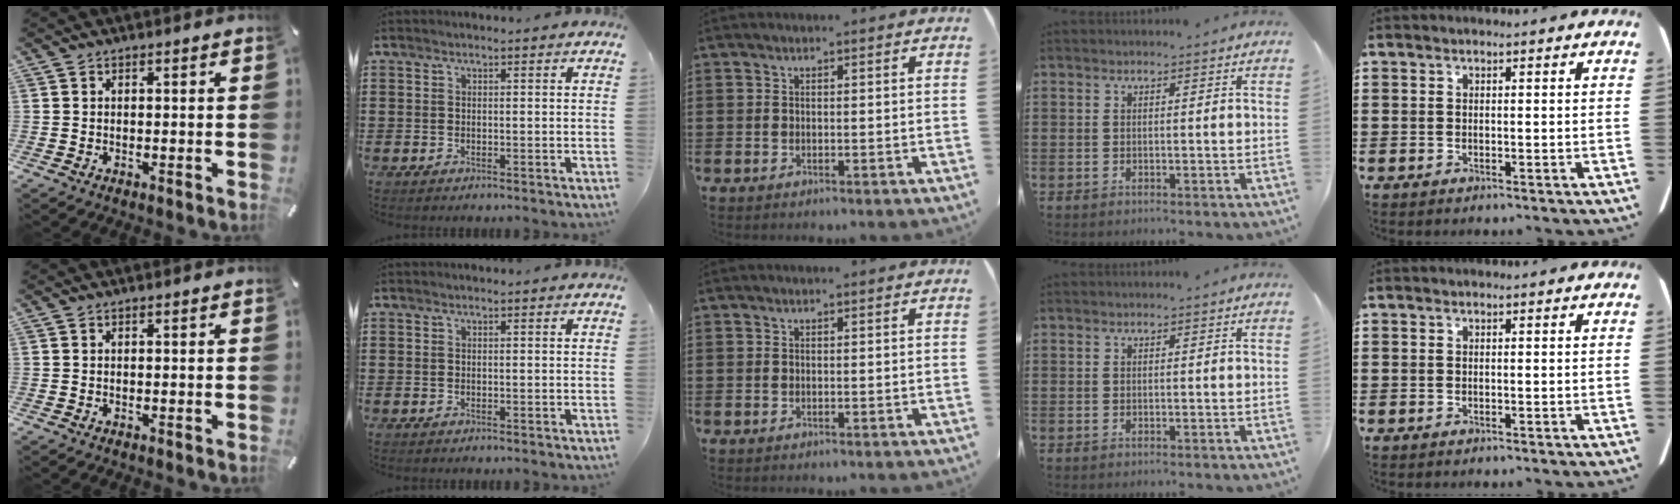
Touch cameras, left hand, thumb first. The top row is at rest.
{}